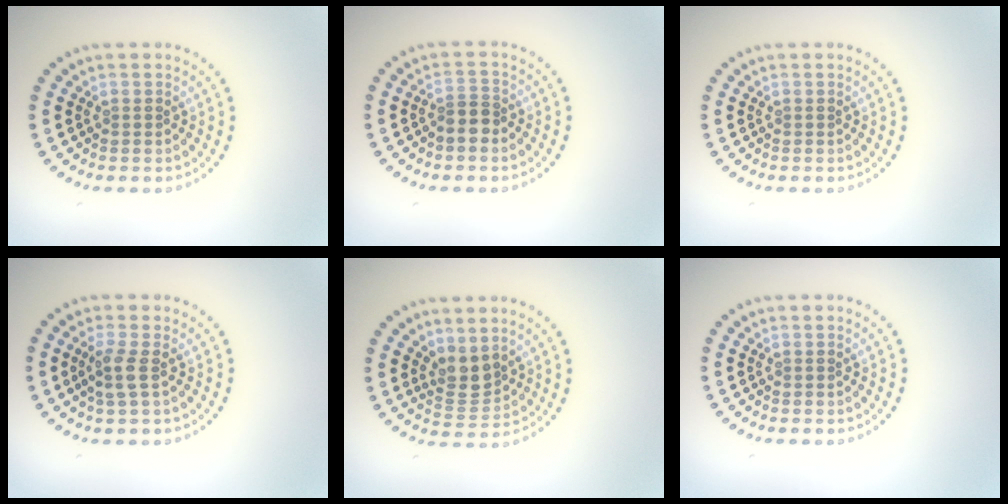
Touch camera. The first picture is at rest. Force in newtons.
{"total": 2.2, "press": 1.8, "slide": 1.2}
{"total": 0.0}
{"total": 1.8, "press": 1.6, "slide": 0.9}
{"total": 2.7, "press": 2.2, "slide": 1.6}
{"total": 0.0}